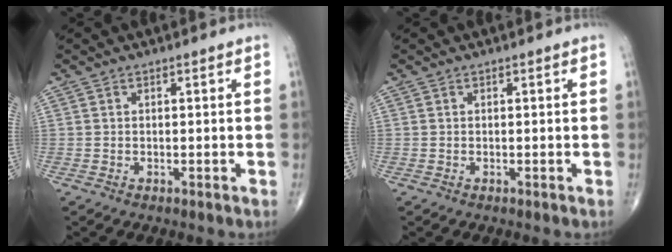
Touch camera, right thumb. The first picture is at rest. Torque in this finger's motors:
{"motor_torque": [0.05, 0.05, 0.00, 0.00, 0.00]}